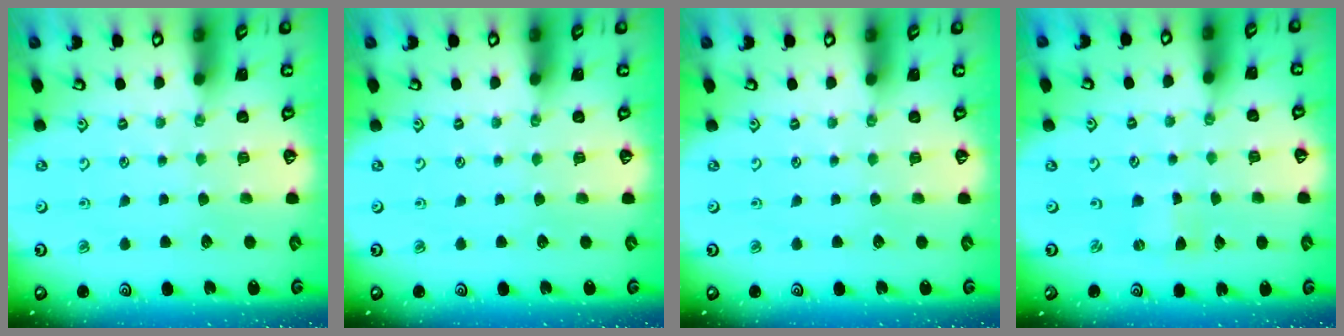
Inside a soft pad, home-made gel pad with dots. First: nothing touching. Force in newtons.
{"total": 0.0}
{"total": 0.0}
{"total": 0.0}